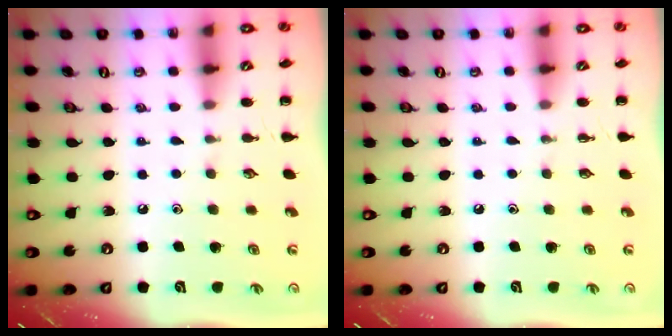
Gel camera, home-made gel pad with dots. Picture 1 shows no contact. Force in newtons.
{"total": 0.0}